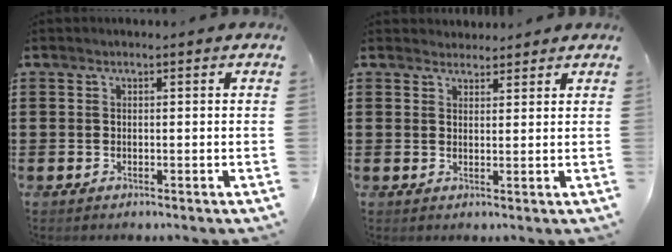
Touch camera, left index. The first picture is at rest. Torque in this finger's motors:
{"motor_torque": [2.14, 0.00, 0.07, -0.02]}